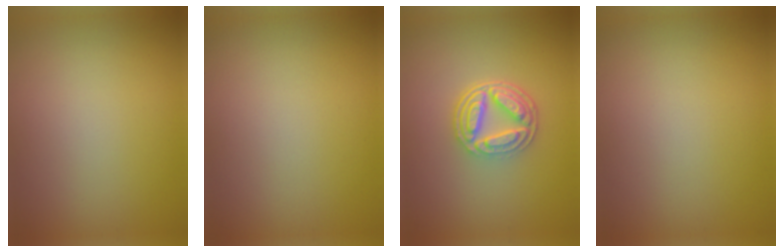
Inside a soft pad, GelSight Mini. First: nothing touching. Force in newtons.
{"total": 0.0}
{"total": 5.0, "press": 3.8, "slide": 3.3}
{"total": 0.0}